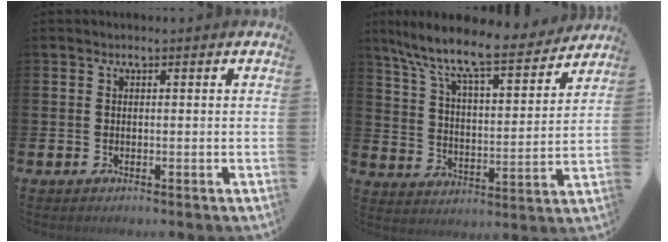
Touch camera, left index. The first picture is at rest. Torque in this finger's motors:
{"motor_torque": [1.08, -1.06, 1.05, 0.21]}